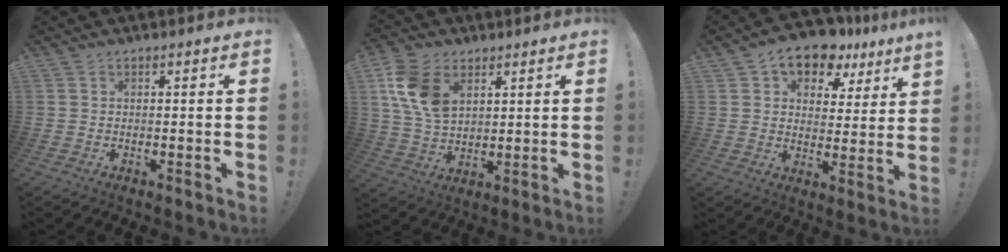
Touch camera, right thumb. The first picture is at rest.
{"total": 13.1, "force": [5.7, 8.4, 8.3], "torque": [-0.154, -0.010, 0.110]}
{"total": 11.1, "force": [7.6, 6.2, 5.1], "torque": [-0.076, -0.049, 0.141]}